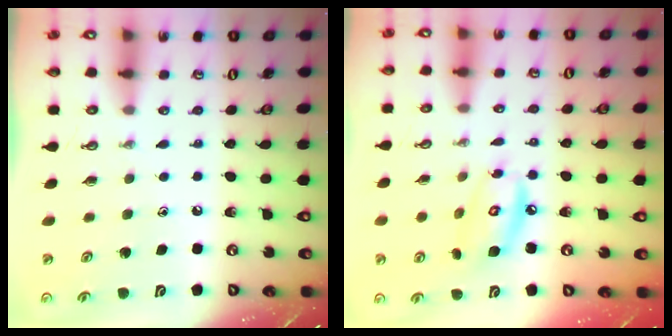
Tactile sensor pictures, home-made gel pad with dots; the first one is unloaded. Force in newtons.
{"total": 9.5, "press": 9.4, "slide": 0.7}